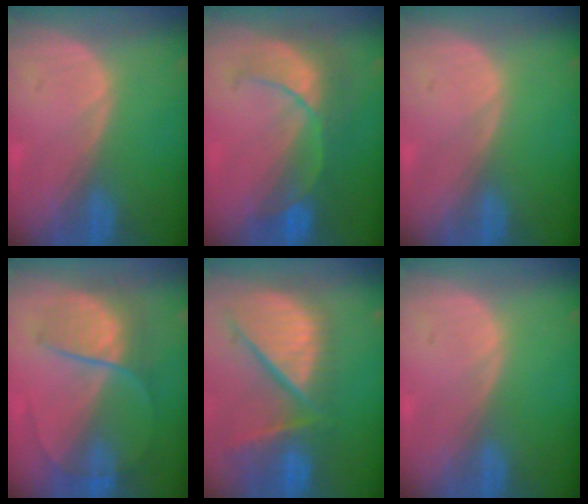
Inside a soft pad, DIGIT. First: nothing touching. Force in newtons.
{"total": 8.1, "press": 7.9, "slide": 2.0}
{"total": 0.0}
{"total": 6.8, "press": 6.6, "slide": 1.6}
{"total": 13.1, "press": 10.9, "slide": 7.3}
{"total": 0.0}